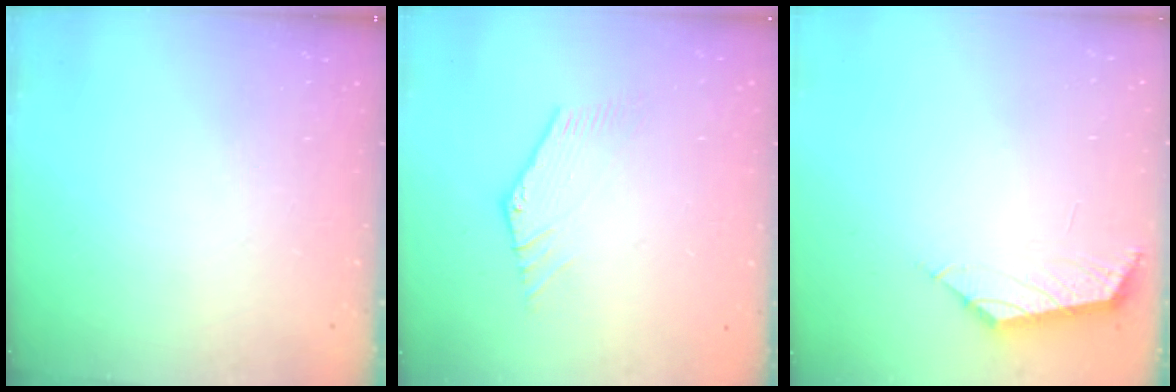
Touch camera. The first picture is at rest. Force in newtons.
{"total": 0.5, "press": 0.3, "slide": 0.4}
{"total": 2.1, "press": 2.0, "slide": 0.3}